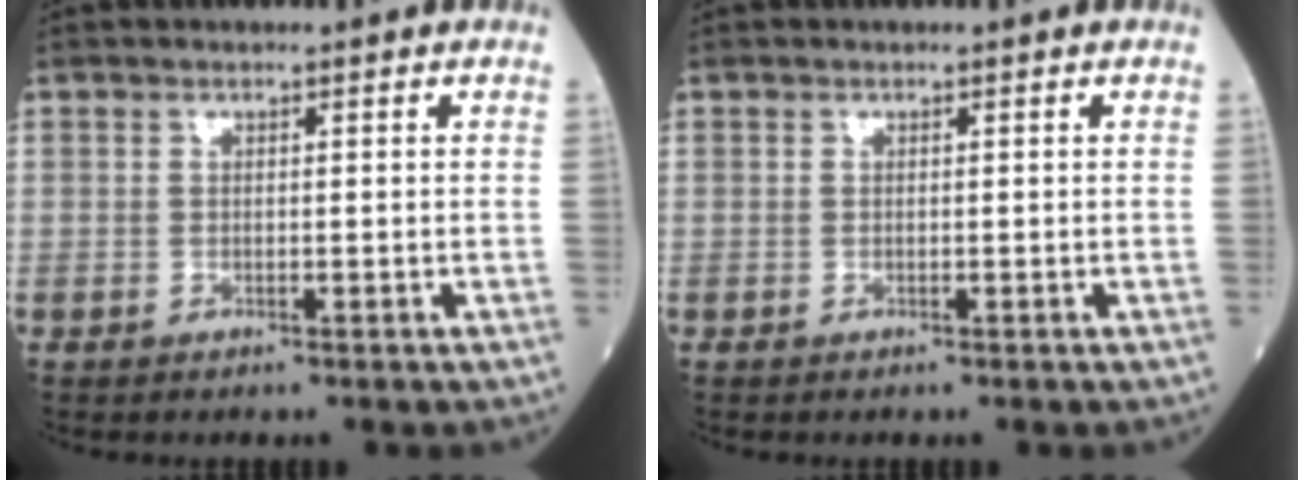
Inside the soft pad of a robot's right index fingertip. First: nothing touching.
{"total": 0.0}